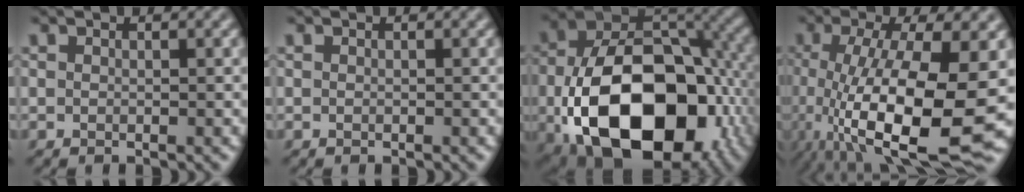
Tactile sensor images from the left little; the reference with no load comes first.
{"total": 0.0}
{"total": 17.7, "force": [-5.1, 11.4, 12.6], "torque": [-0.230, -0.040, -0.067]}
{"total": 12.6, "force": [-3.7, 4.0, 11.4], "torque": [-0.207, -0.025, -0.060]}